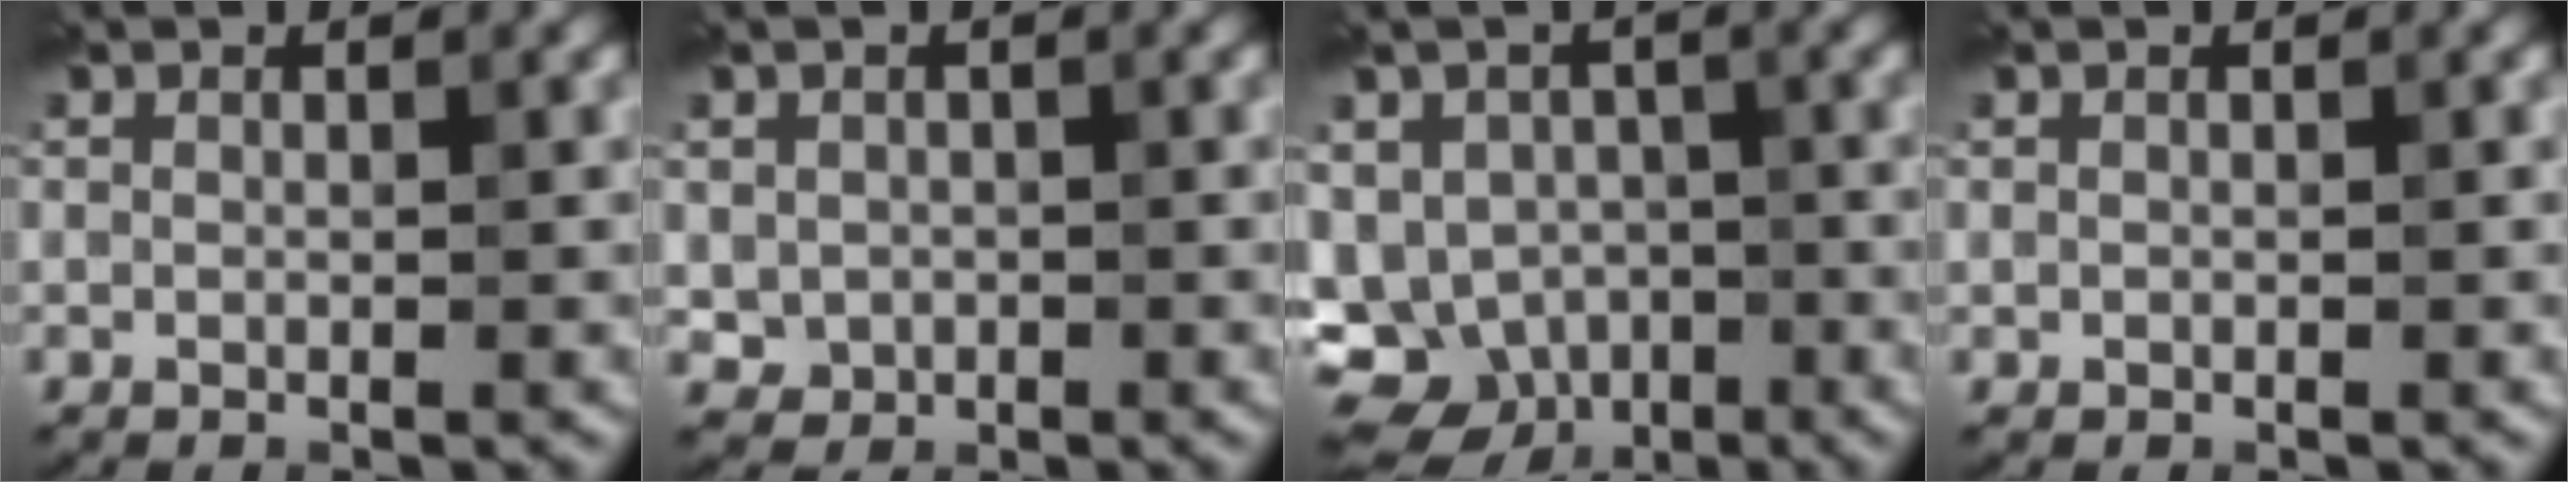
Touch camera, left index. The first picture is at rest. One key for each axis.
{"total": 1.8, "fx": -0.2, "fy": 1.7, "fz": 0.8, "tx": -0.016, "ty": -0.008, "tz": -0.003}
{"total": 11.3, "fx": -6.2, "fy": 8.6, "fz": 3.9, "tx": -0.058, "ty": -0.022, "tz": -0.099}
{"total": 0.0}